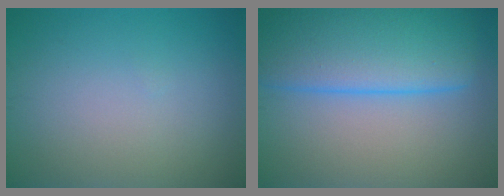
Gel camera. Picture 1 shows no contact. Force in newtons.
{"total": 9.7, "press": 9.7, "slide": 0.5}